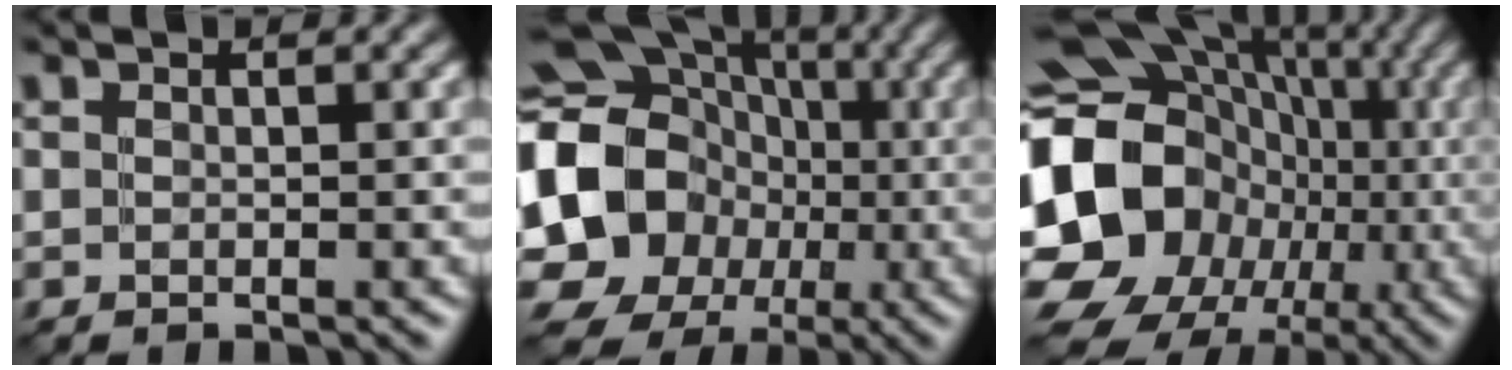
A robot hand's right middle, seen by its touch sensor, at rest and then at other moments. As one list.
[{"total": 20.0, "force": [-2.0, 17.9, 8.7], "torque": [-0.169, 0.004, -0.082]}, {"total": 20.2, "force": [-3.7, 17.3, 9.7], "torque": [-0.177, -0.007, -0.095]}]